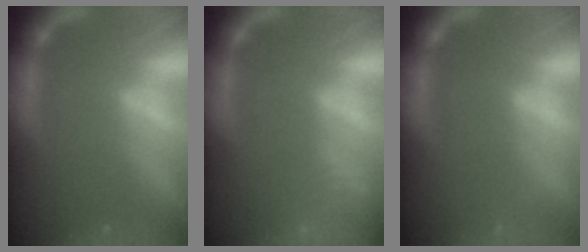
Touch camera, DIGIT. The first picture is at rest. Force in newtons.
{"total": 8.0}
{"total": 1.4}